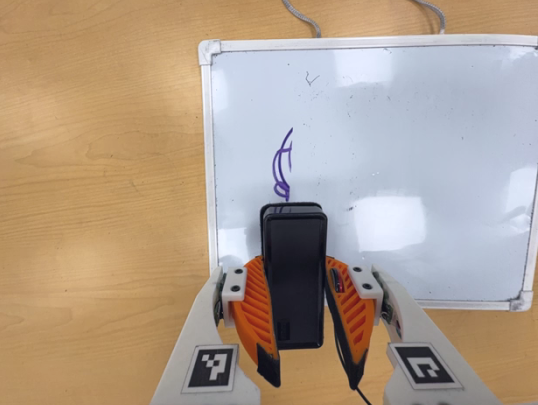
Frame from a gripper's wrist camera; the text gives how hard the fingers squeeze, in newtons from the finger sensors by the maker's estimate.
{"total": 7.5, "left": 6.3, "right": 8.8}